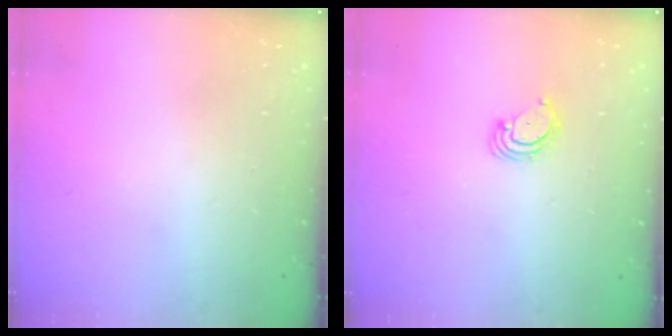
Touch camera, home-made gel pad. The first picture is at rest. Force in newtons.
{"total": 3.8, "press": 3.8, "slide": 0.4}